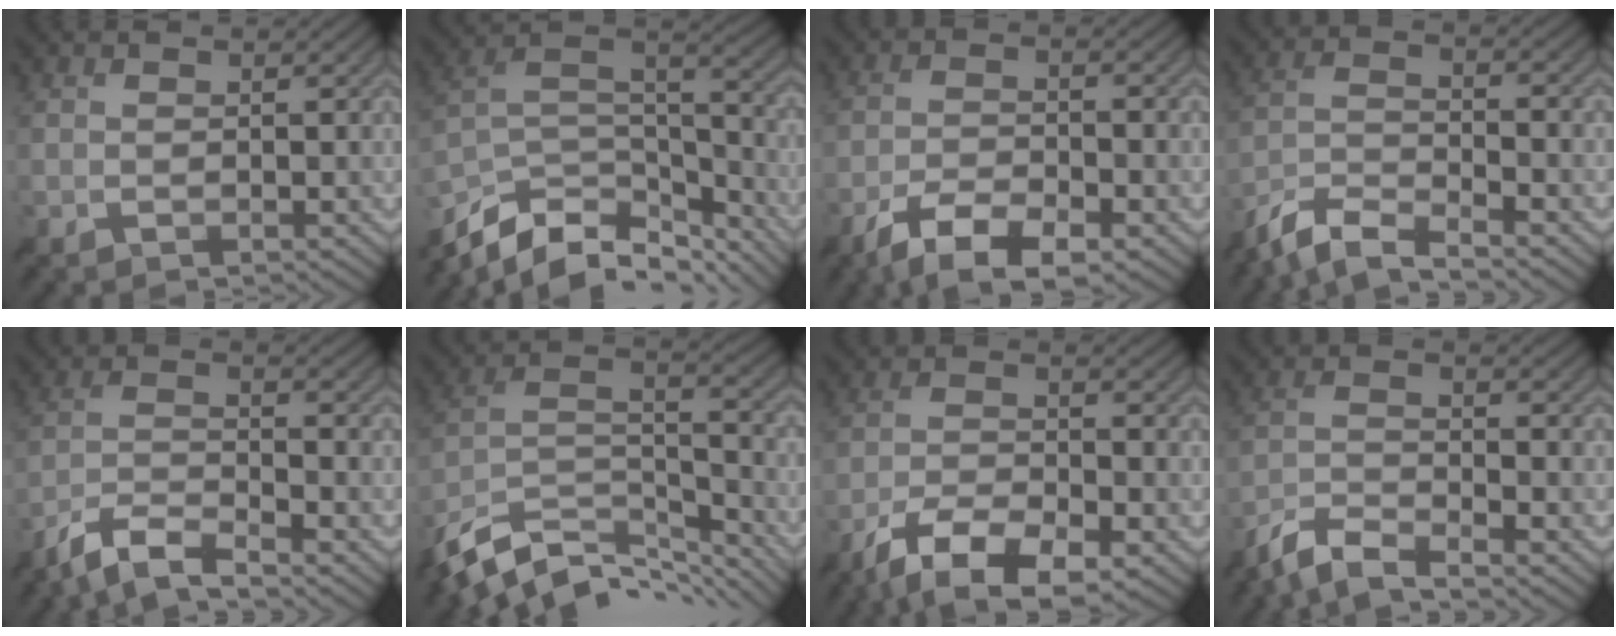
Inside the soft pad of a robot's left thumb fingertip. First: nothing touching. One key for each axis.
{"total": 14.3, "fx": -10.5, "fy": 6.6, "fz": 7.1, "tx": -0.182, "ty": -0.013, "tz": -0.177}
{"total": 7.6, "fx": -5.2, "fy": 2.2, "fz": 5.0, "tx": -0.098, "ty": -0.005, "tz": -0.097}
{"total": 8.4, "fx": -7.1, "fy": 1.7, "fz": 4.2, "tx": -0.087, "ty": -0.008, "tz": -0.147}
{"total": 7.2, "fx": -5.9, "fy": 1.4, "fz": 3.9, "tx": -0.077, "ty": -0.007, "tz": -0.124}
{"total": 13.7, "fx": -10.5, "fy": 5.7, "fz": 6.8, "tx": -0.176, "ty": -0.013, "tz": -0.183}
{"total": 9.6, "fx": -6.6, "fy": 3.0, "fz": 6.3, "tx": -0.121, "ty": -0.009, "tz": -0.123}
{"total": 6.8, "fx": -5.8, "fy": 1.3, "fz": 3.4, "tx": -0.069, "ty": -0.009, "tz": -0.124}